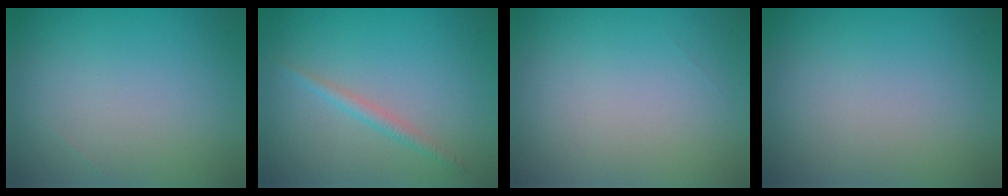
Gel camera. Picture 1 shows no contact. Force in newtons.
{"total": 1.4, "press": 1.4, "slide": 0.0}
{"total": 0.0}
{"total": 0.0}